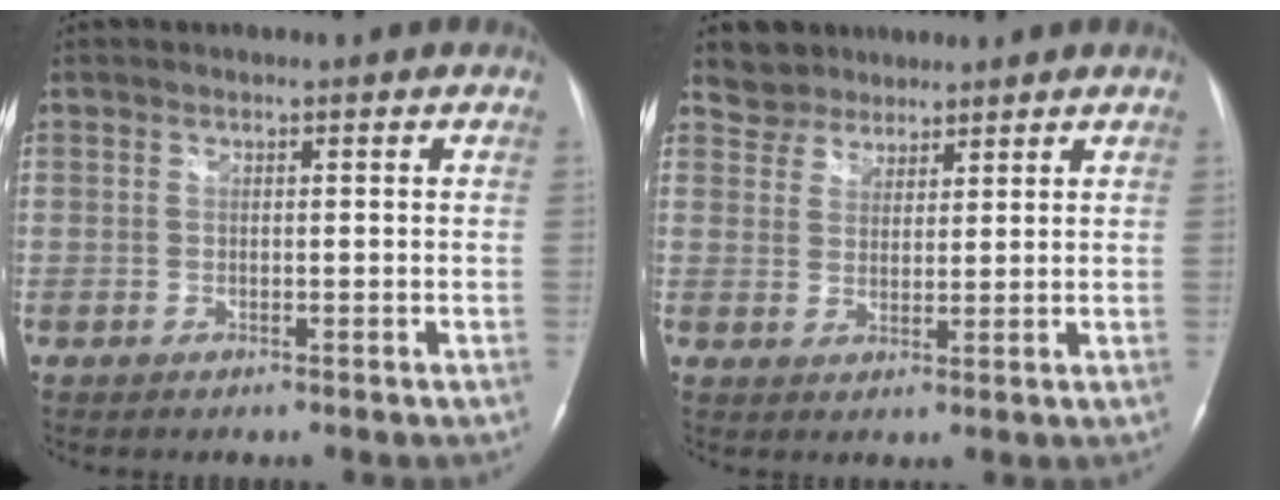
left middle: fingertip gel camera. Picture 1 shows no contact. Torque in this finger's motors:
{"motor_torque": [1.08, -1.06, 0.02, 0.00]}